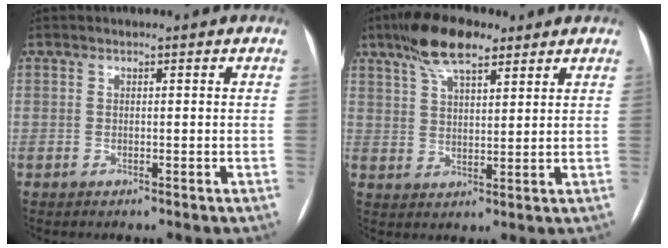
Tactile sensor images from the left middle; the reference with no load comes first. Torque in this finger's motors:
{"motor_torque": [0.86, -0.86, 0.41, 0.16]}